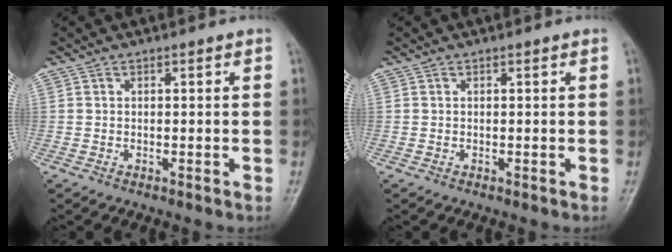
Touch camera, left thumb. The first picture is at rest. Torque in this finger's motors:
{"motor_torque": [-0.05, 0.06, 0.00, 0.00, 0.00]}